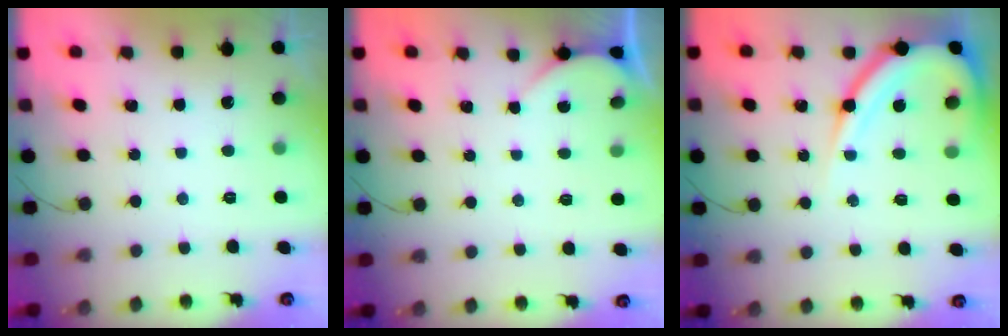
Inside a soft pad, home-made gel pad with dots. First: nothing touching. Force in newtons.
{"total": 2.3, "press": 2.3, "slide": 0.2}
{"total": 12.8, "press": 12.8, "slide": 1.4}